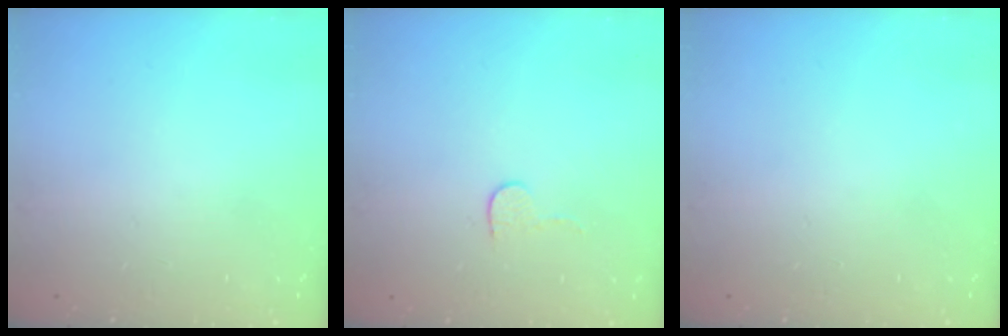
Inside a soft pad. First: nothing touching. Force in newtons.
{"total": 4.0, "press": 4.0, "slide": 0.3}
{"total": 0.0}